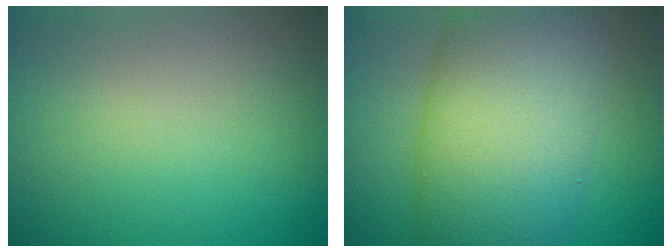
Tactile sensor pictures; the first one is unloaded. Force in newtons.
{"total": 13.0, "press": 13.0, "slide": 0.1}